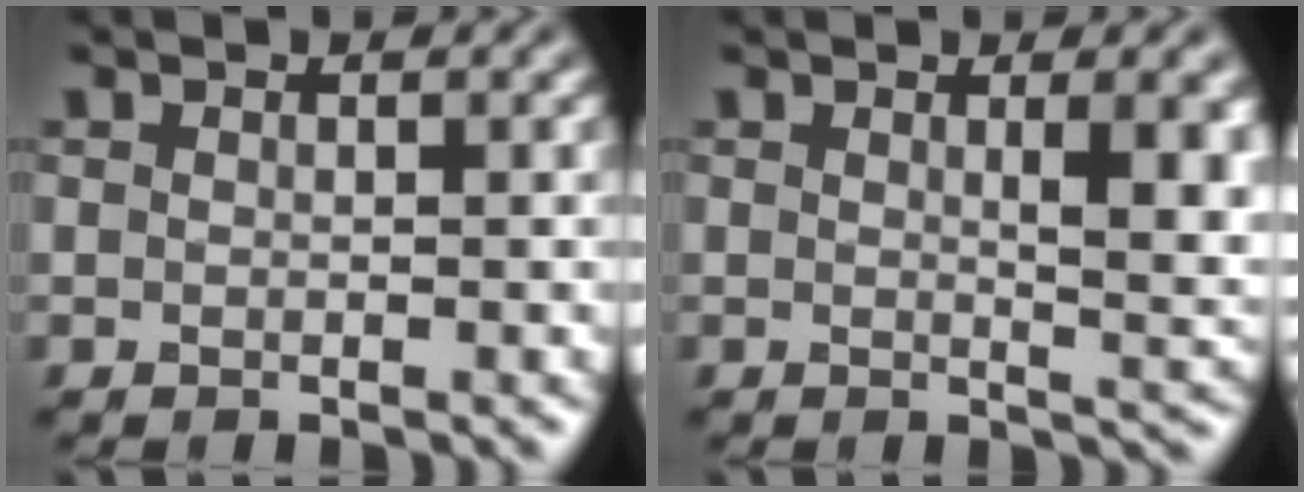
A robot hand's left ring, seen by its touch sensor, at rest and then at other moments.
{"total": 4.4, "force": [1.1, 1.3, 4.0], "torque": [-0.045, -0.002, 0.019]}